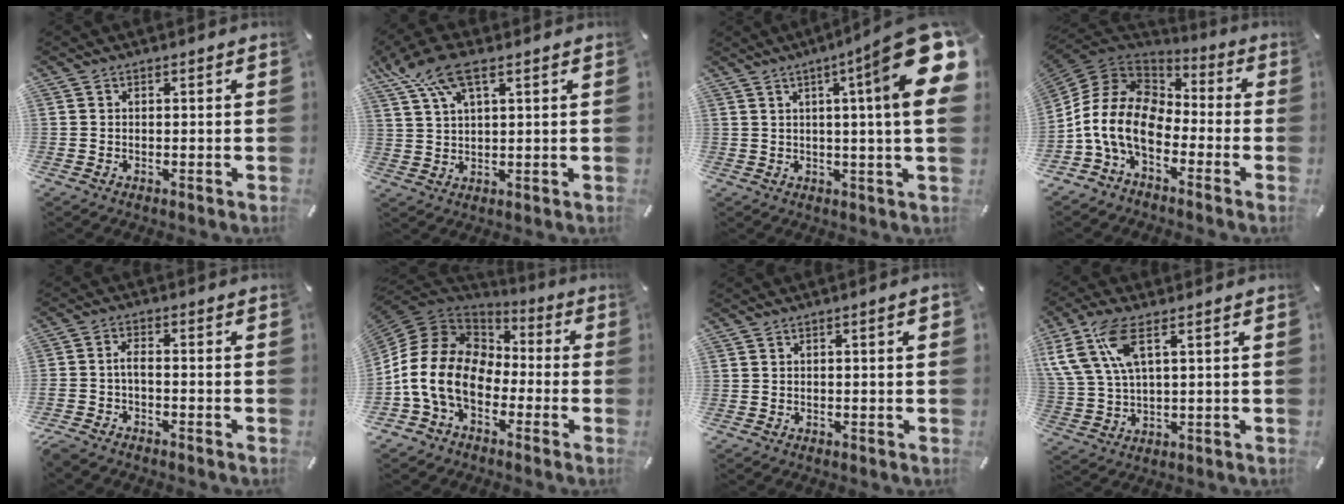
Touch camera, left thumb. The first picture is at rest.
{"total": 9.7, "force": [5.1, 3.8, 7.3], "torque": [-0.162, -0.002, 0.093]}
{"total": 19.6, "force": [6.7, 1.3, 18.3], "torque": [-0.268, -0.046, 0.086]}
{"total": 15.4, "force": [-6.4, 9.8, 10.0], "torque": [-0.226, 0.023, -0.124]}
{"total": 3.4, "force": [-2.3, 1.0, 2.3], "torque": [-0.054, 0.007, -0.047]}
{"total": 15.1, "force": [-4.5, 11.2, 9.1], "torque": [-0.216, 0.014, -0.089]}
{"total": 2.1, "force": [0.4, 0.4, 2.1], "torque": [-0.038, 0.003, 0.005]}
{"total": 11.1, "force": [5.3, 4.9, 8.5], "torque": [-0.194, -0.007, 0.098]}